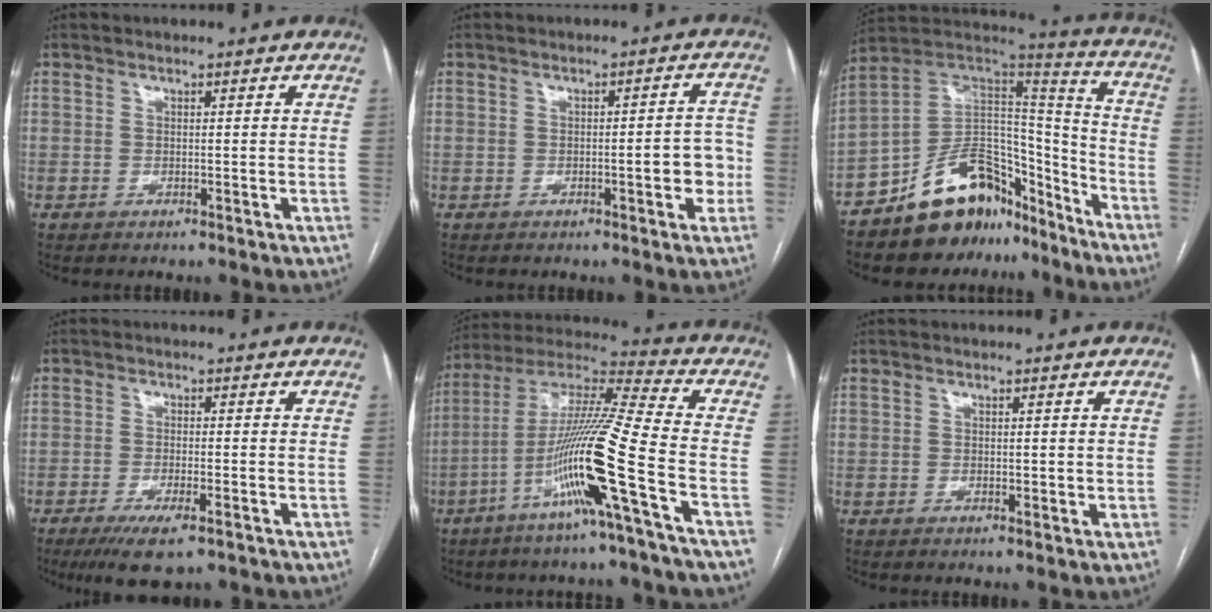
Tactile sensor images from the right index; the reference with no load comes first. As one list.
[{"total": 4.8, "force": [-1.0, 1.3, 4.5], "torque": [-0.051, 0.011, -0.011]}, {"total": 17.9, "force": [-13.1, 8.6, 8.7], "torque": [-0.136, 0.068, -0.217]}, {"total": 6.1, "force": [-3.8, 1.1, 4.6], "torque": [-0.081, -0.014, -0.060]}, {"total": 17.1, "force": [-6.4, -1.8, 15.7], "torque": [-0.305, -0.008, -0.128]}, {"total": 1.1, "force": [0.3, 0.7, 0.7], "torque": [-0.007, -0.003, 0.006]}]